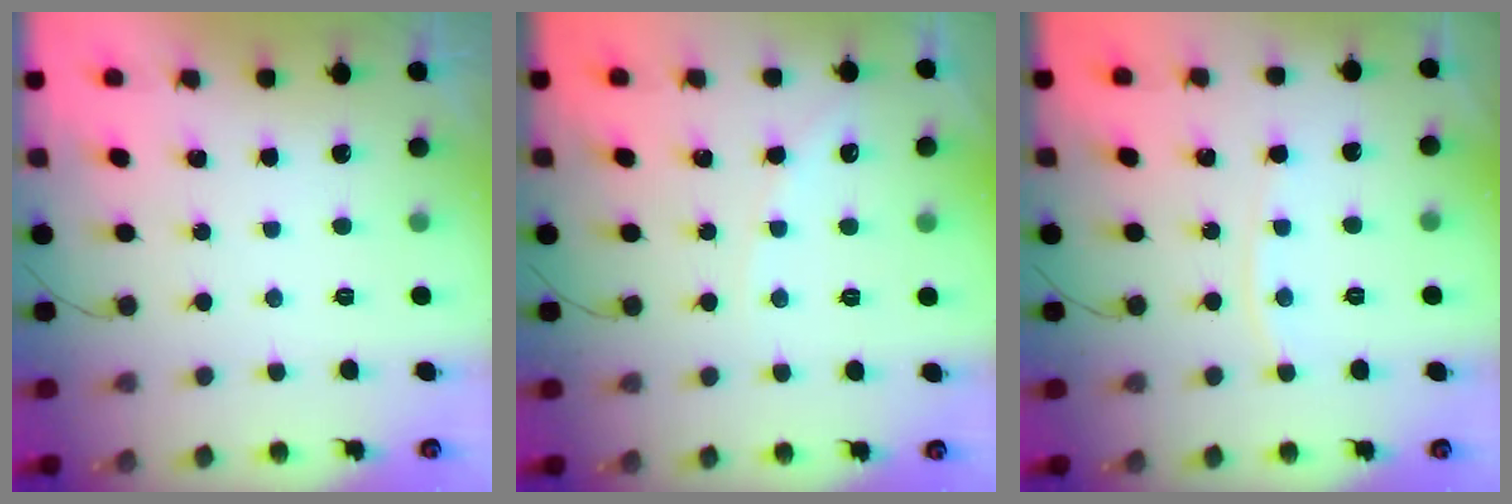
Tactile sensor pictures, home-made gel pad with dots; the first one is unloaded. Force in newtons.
{"total": 3.2, "press": 3.1, "slide": 0.5}
{"total": 3.7, "press": 3.6, "slide": 0.5}